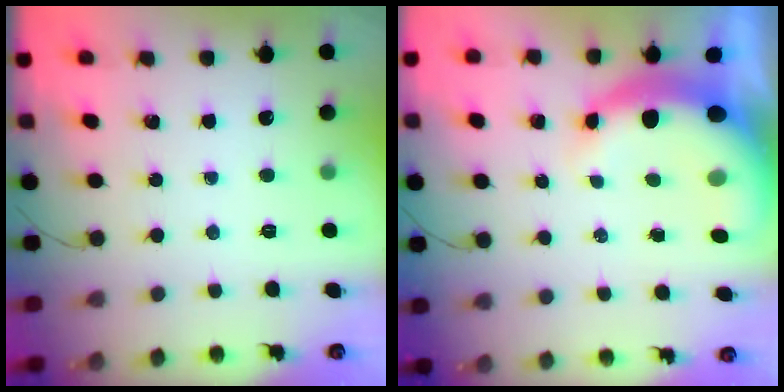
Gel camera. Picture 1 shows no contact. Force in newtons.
{"total": 10.6, "press": 10.4, "slide": 2.3}